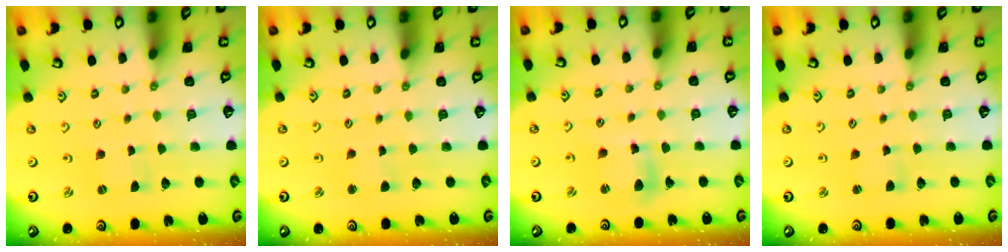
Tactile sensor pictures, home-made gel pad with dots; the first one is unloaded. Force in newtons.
{"total": 2.2, "press": 2.2, "slide": 0.2}
{"total": 8.1, "press": 8.0, "slide": 1.0}
{"total": 2.7, "press": 2.7, "slide": 0.3}